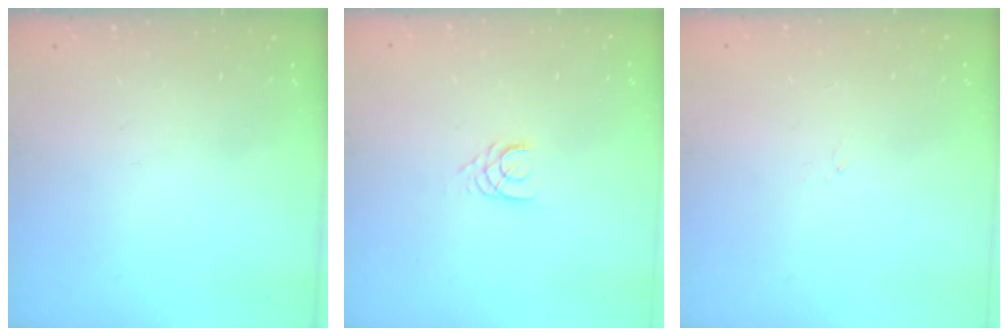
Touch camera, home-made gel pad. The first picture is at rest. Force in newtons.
{"total": 3.1, "press": 3.1, "slide": 0.3}
{"total": 0.0}